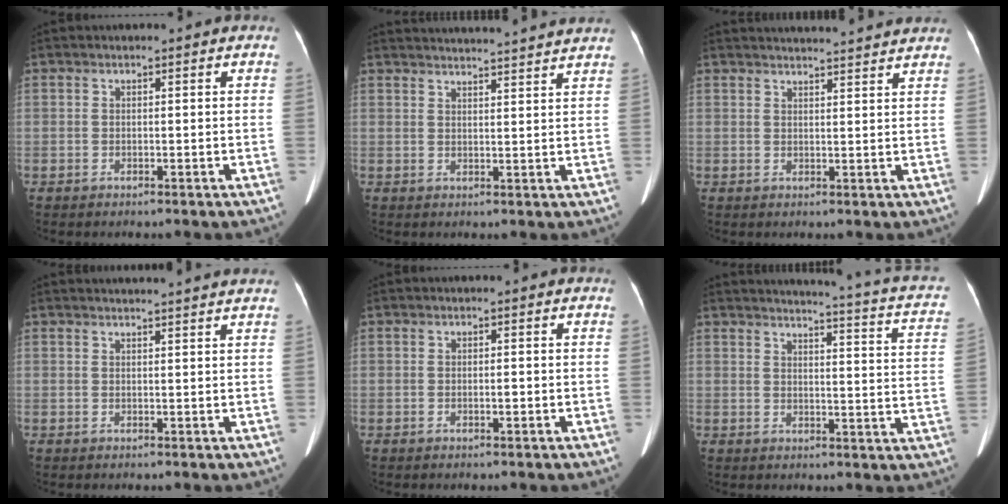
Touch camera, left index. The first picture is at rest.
{"total": 16.0, "force": [15.3, -0.3, 4.6], "torque": [-0.078, 0.000, 0.196]}
{"total": 12.3, "force": [11.8, 0.3, 3.4], "torque": [-0.047, 0.013, 0.138]}
{"total": 8.5, "force": [8.0, -0.6, 2.7], "torque": [-0.033, 0.016, 0.081]}
{"total": 0.8, "force": [-0.2, 0.2, 0.8], "torque": [-0.015, -0.001, -0.002]}
{"total": 16.6, "force": [14.1, 1.1, 8.7], "torque": [-0.118, -0.052, 0.138]}